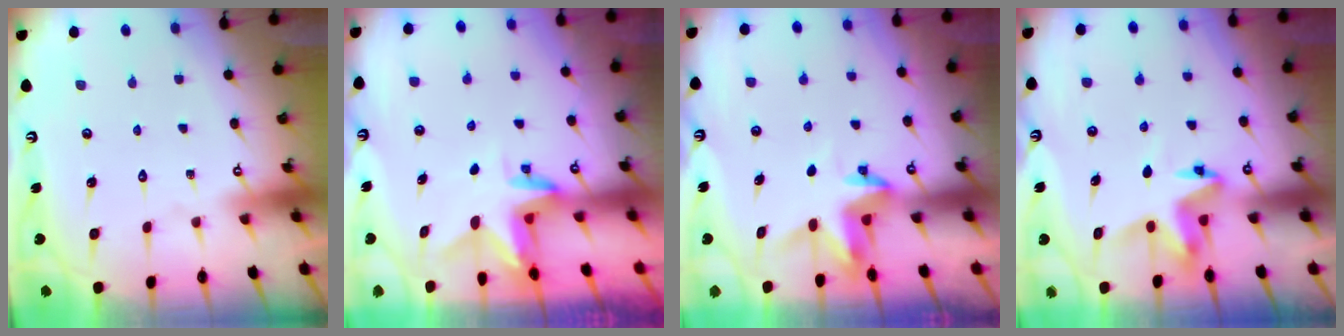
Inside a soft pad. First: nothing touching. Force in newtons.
{"total": 3.1, "press": 3.1, "slide": 0.2}
{"total": 4.0, "press": 4.0, "slide": 0.3}
{"total": 5.1, "press": 5.1, "slide": 0.2}